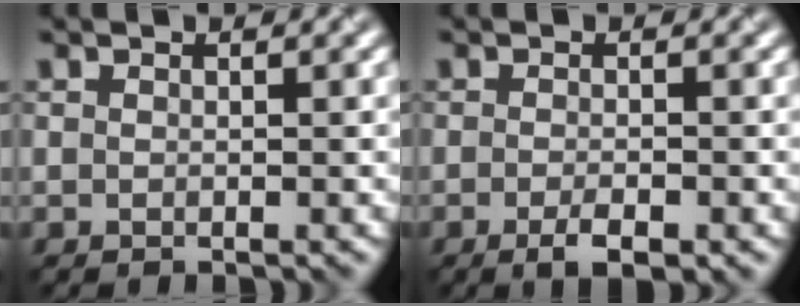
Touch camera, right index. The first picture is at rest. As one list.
[{"total": 2.5, "force": [-1.3, 0.7, 2.0], "torque": [-0.036, -0.004, -0.022]}]